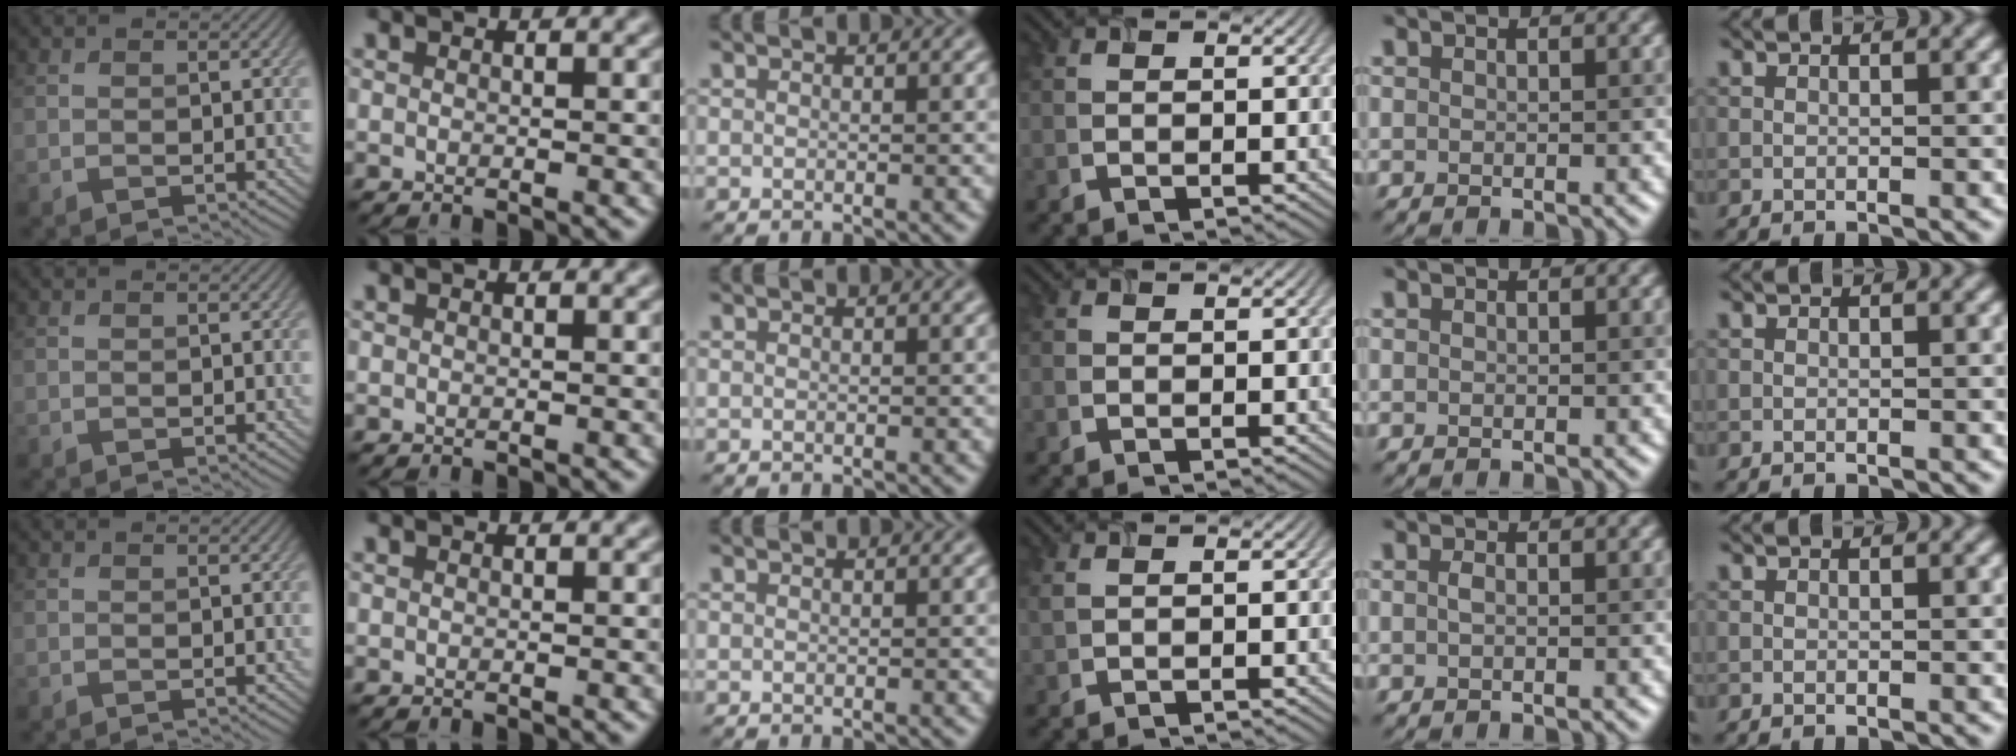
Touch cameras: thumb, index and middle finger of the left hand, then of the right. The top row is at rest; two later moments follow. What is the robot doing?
{"motion": "insert", "object": "airpods case & airpods"}